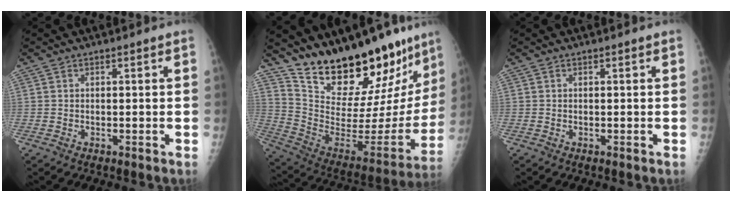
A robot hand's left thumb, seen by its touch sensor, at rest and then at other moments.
{"total": 29.8, "force": [24.3, 9.4, 14.4], "torque": [-0.196, -0.153, 0.360]}
{"total": 0.0}